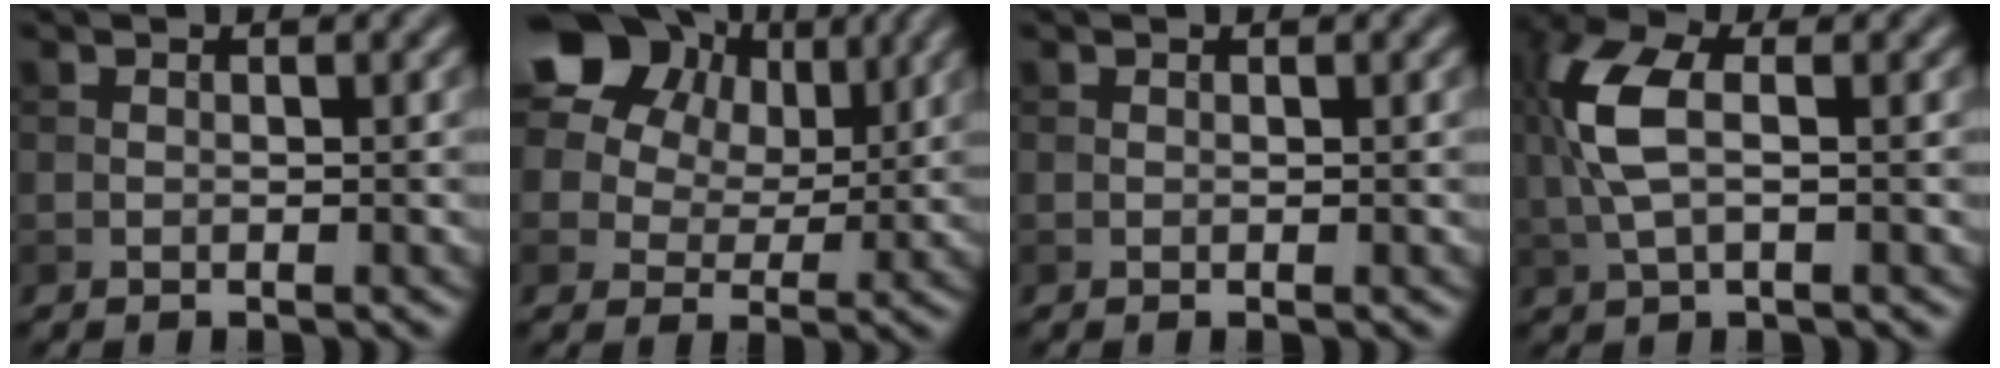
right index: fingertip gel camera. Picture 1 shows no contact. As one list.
[{"total": 16.2, "force": [8.6, 11.3, 7.8], "torque": [-0.189, 0.047, 0.174]}, {"total": 0.0}, {"total": 5.2, "force": [0.7, 2.4, 4.5], "torque": [-0.113, 0.008, 0.011]}]